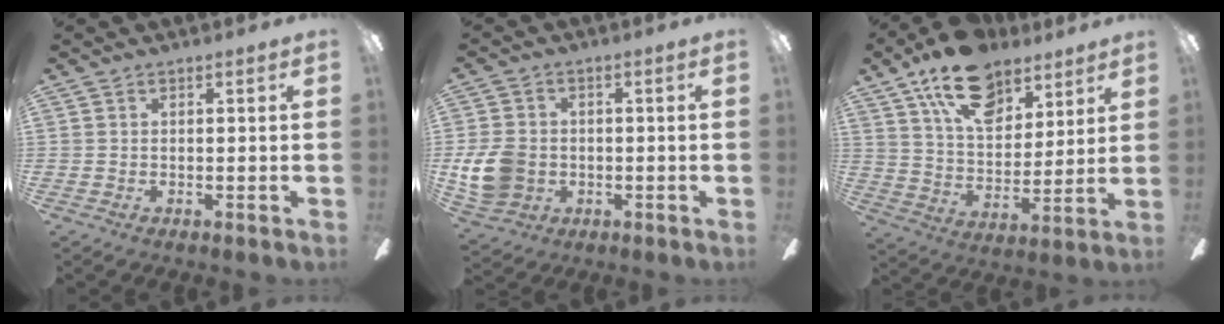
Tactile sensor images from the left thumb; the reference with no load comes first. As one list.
[{"total": 9.9, "force": [-1.0, 8.2, 5.4], "torque": [-0.126, 0.017, -0.016]}, {"total": 18.4, "force": [12.1, 10.0, 9.6], "torque": [-0.157, -0.057, 0.216]}]